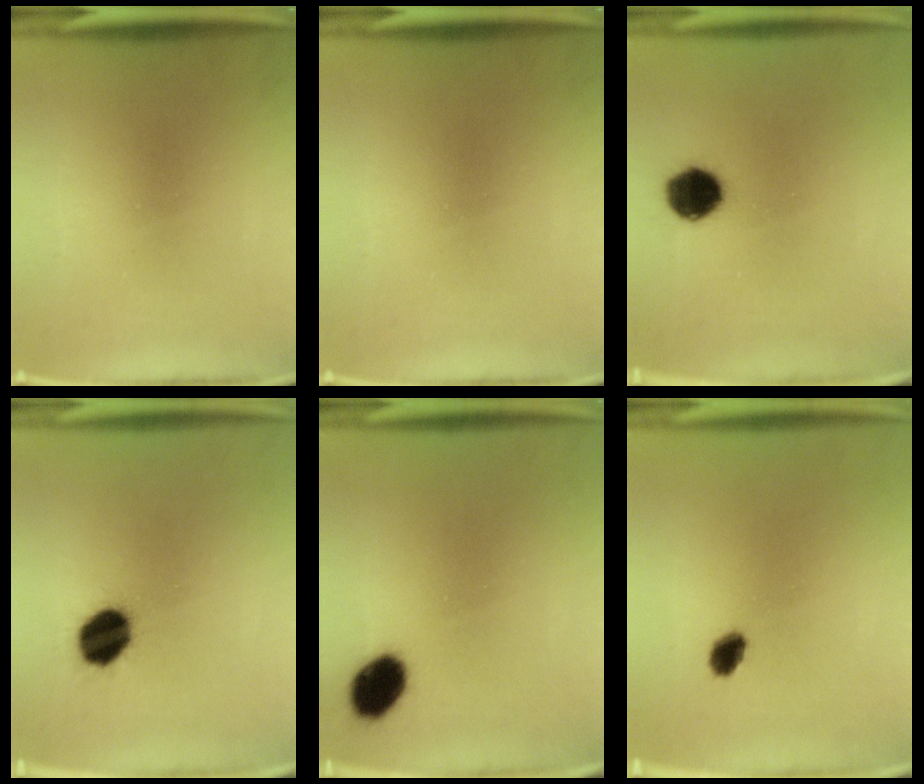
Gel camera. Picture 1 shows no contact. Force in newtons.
{"total": 0.0}
{"total": 8.3}
{"total": 9.8}
{"total": 7.5}
{"total": 3.1}